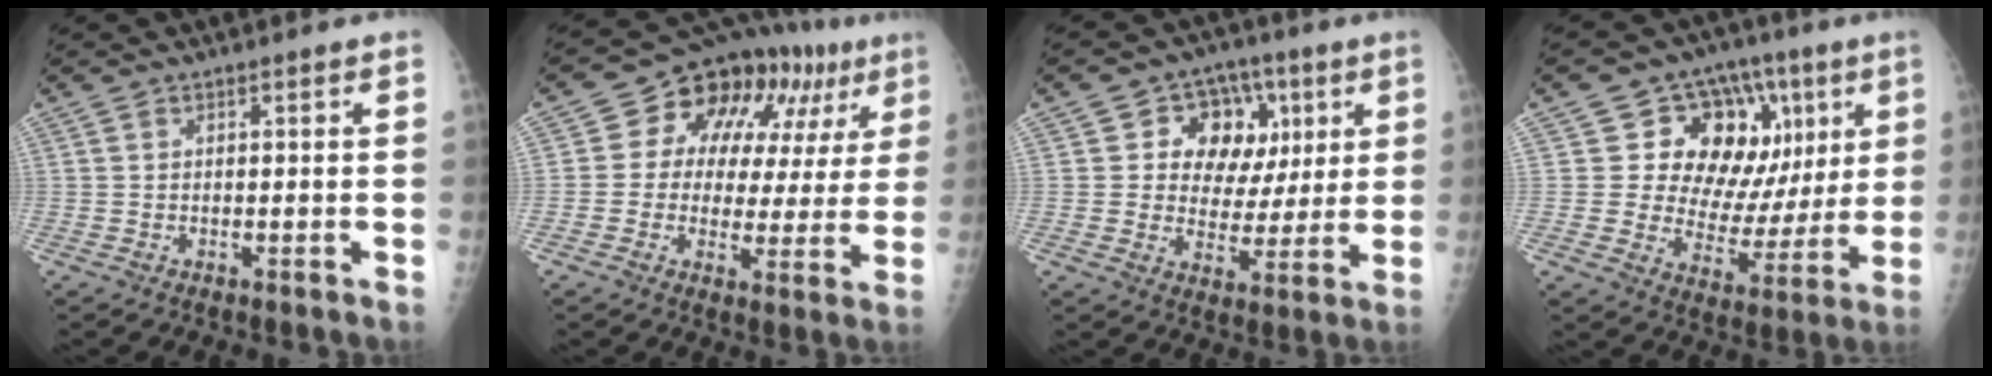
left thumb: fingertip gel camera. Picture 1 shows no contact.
{"total": 17.5, "force": [6.7, 11.1, 11.8], "torque": [-0.105, 0.015, 0.088]}
{"total": 12.8, "force": [4.2, 10.2, 6.5], "torque": [-0.034, -0.005, 0.065]}
{"total": 17.6, "force": [6.0, 12.8, 10.5], "torque": [-0.076, 0.001, 0.098]}